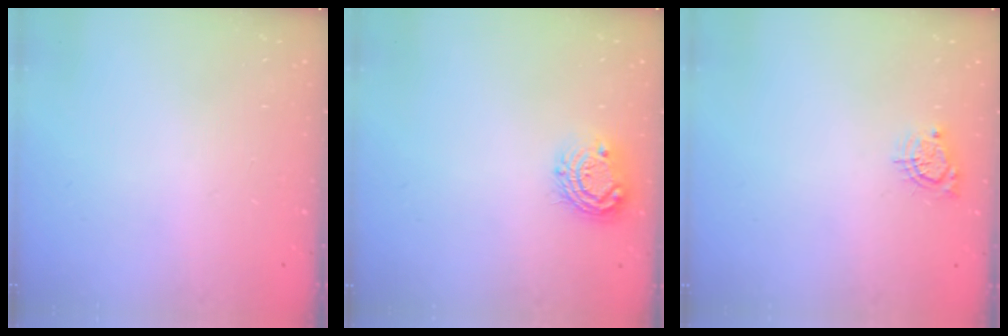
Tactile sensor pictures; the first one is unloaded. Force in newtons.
{"total": 9.2, "press": 9.2, "slide": 0.4}
{"total": 5.2, "press": 5.1, "slide": 0.5}